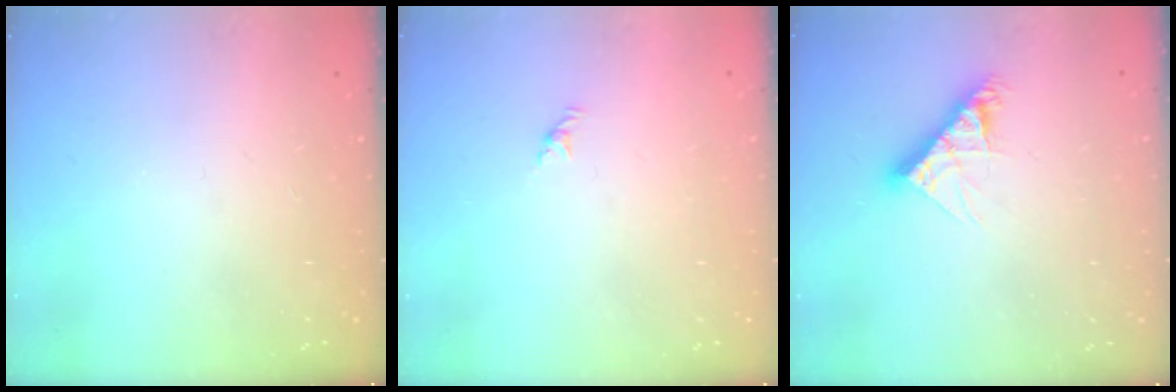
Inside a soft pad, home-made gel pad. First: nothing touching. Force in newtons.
{"total": 1.1, "press": 1.0, "slide": 0.5}
{"total": 9.0, "press": 9.0, "slide": 0.6}